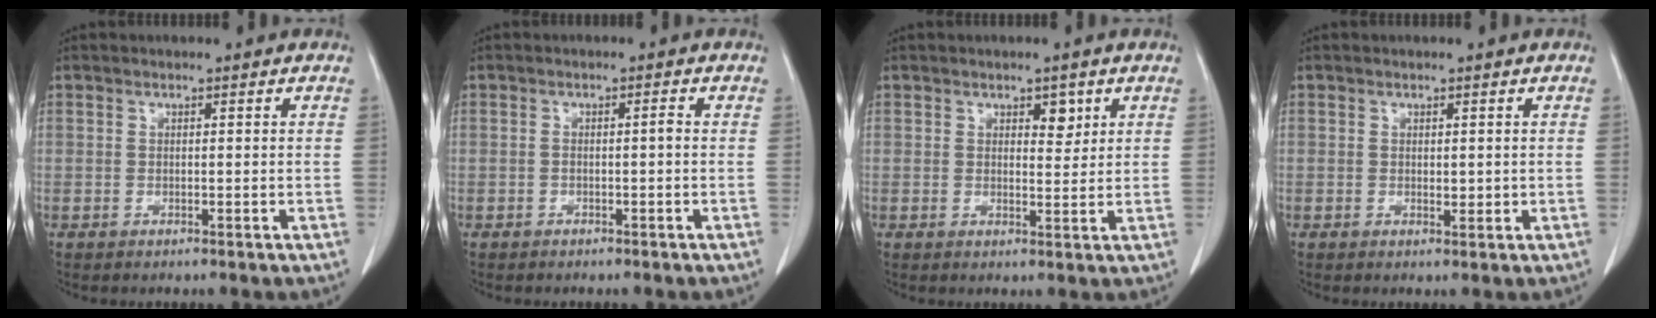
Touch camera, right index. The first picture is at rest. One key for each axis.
{"total": 0.9, "fx": -0.2, "fy": 0.1, "fz": 0.9, "tx": -0.015, "ty": 0.002, "tz": -0.003}
{"total": 2.5, "fx": 1.4, "fy": 1.3, "fz": 1.7, "tx": -0.019, "ty": -0.003, "tz": 0.021}
{"total": 1.2, "fx": 0.2, "fy": 0.7, "fz": 1.0, "tx": -0.013, "ty": -0.004, "tz": 0.006}